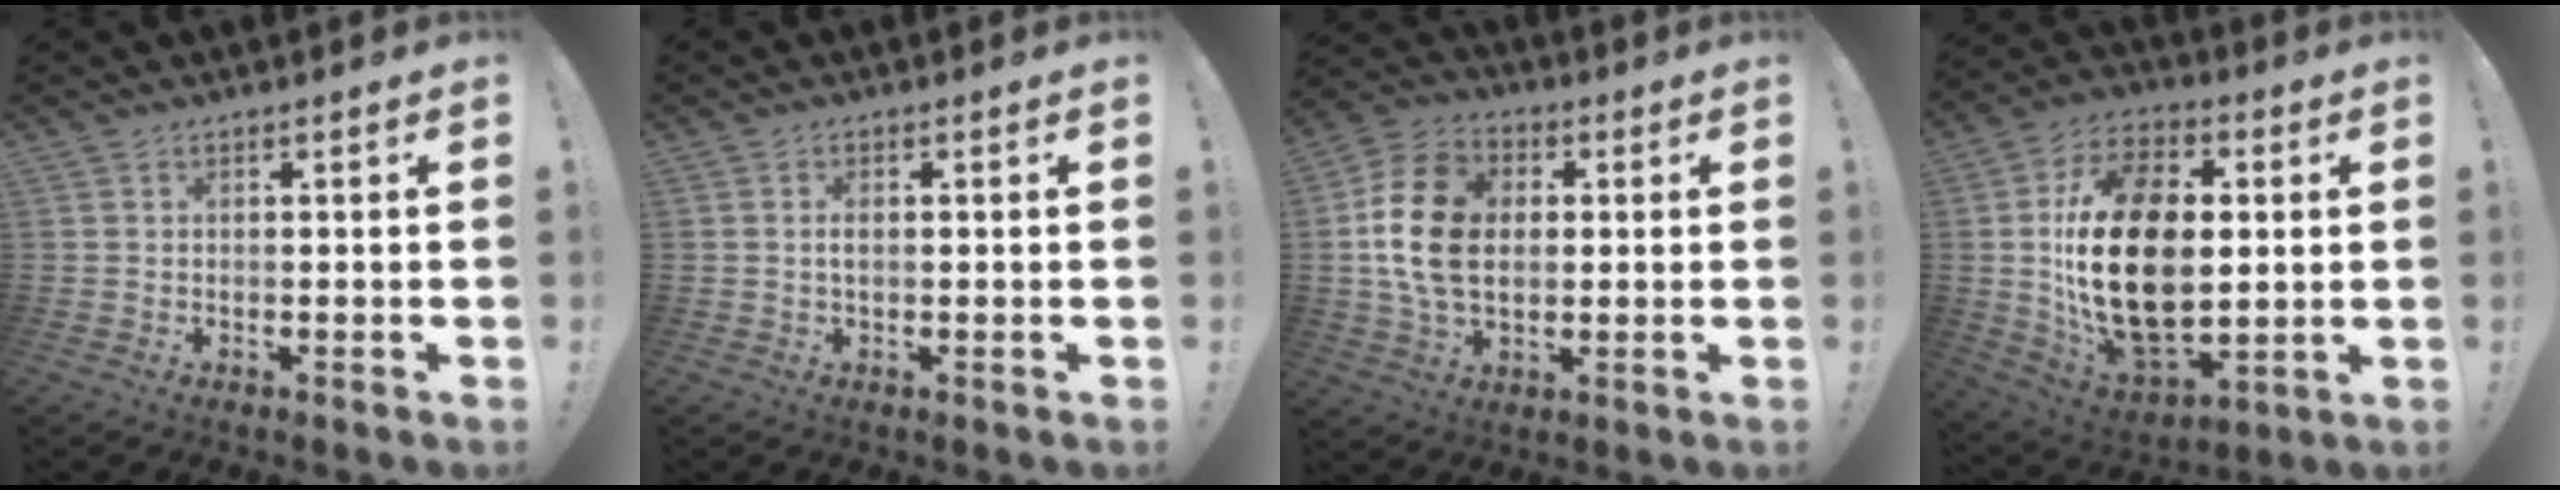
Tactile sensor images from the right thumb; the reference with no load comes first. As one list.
[{"total": 1.6, "force": [0.0, 0.7, 1.5], "torque": [-0.026, 0.001, -0.001]}, {"total": 17.5, "force": [1.1, 12.6, 12.1], "torque": [-0.213, 0.008, 0.017]}, {"total": 27.1, "force": [1.4, 16.6, 21.4], "torque": [-0.405, -0.008, 0.030]}]